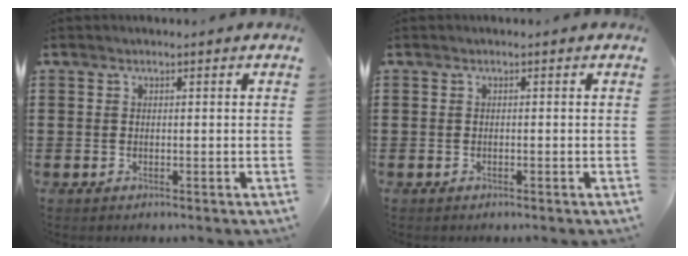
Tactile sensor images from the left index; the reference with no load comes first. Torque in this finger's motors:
{"motor_torque": [0.04, 0.03, 0.03, 0.01]}